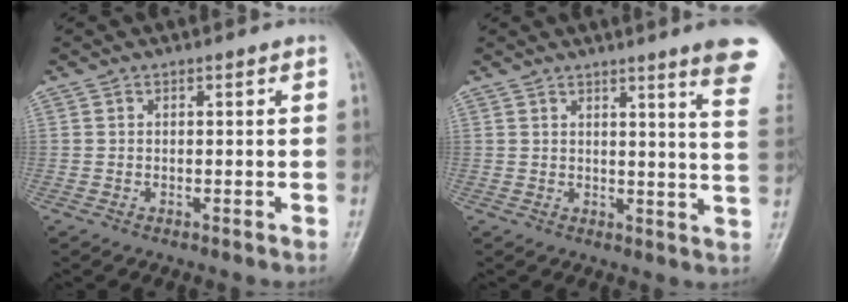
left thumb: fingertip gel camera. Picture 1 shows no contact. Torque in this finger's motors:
{"motor_torque": [3.52, 1.49, 1.76, -1.01, 0.09]}